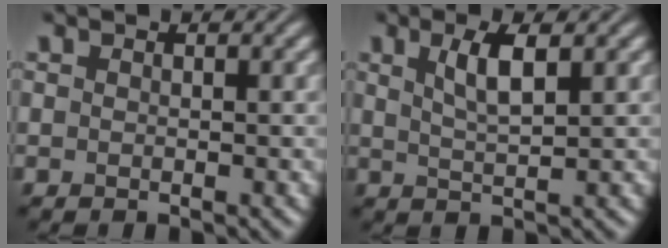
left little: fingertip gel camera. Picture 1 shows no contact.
{"total": 3.2, "force": [1.3, 0.8, 2.8], "torque": [-0.052, 0.002, 0.025]}